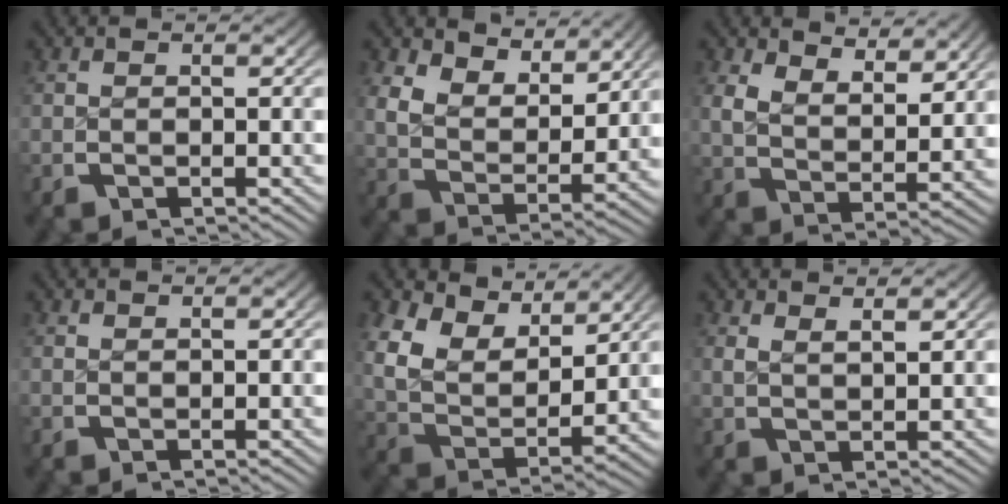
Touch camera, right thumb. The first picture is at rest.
{"total": 7.0, "force": [3.3, 4.3, 4.3], "torque": [-0.099, -0.023, 0.065]}
{"total": 4.7, "force": [3.0, 2.3, 2.8], "torque": [-0.053, -0.018, 0.064]}
{"total": 0.6, "force": [0.6, 0.0, 0.0], "torque": [0.003, -0.002, 0.014]}
{"total": 10.7, "force": [3.3, 7.2, 7.1], "torque": [-0.172, -0.028, 0.064]}
{"total": 2.1, "force": [1.9, 0.3, 1.0], "torque": [-0.016, -0.002, 0.043]}